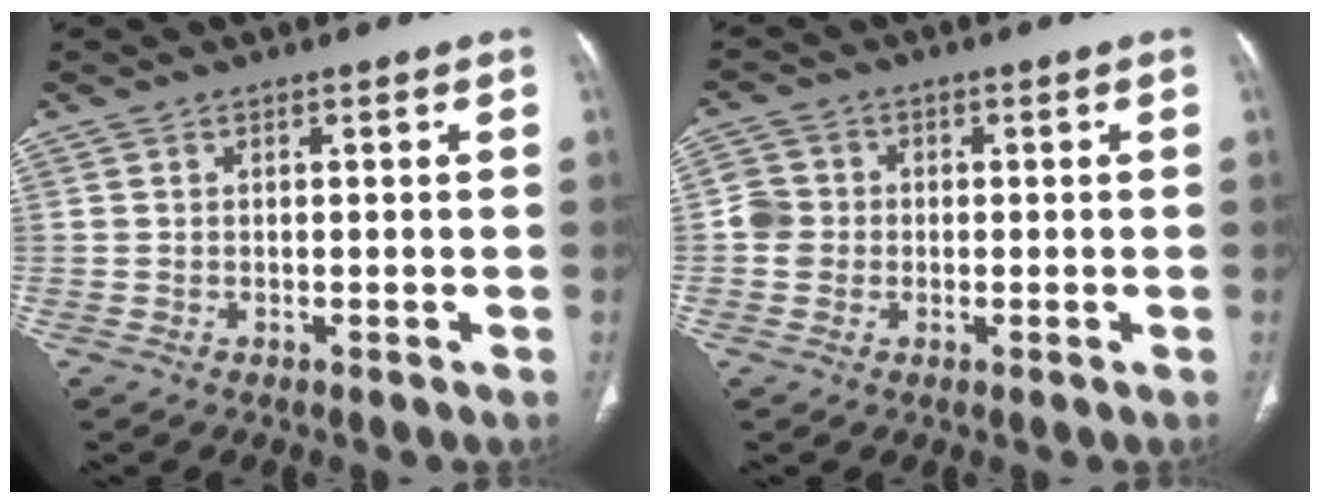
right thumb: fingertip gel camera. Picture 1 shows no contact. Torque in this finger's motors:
{"motor_torque": [0.31, 0.23, -0.11, 0.58, -0.01]}